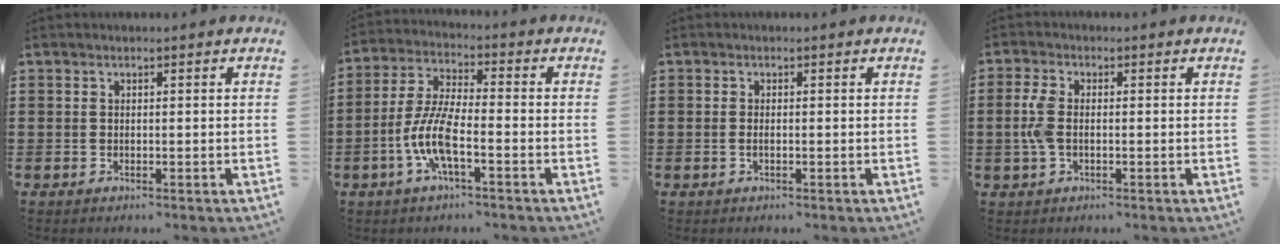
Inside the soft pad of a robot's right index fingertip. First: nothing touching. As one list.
[{"total": 7.9, "force": [-3.3, 1.8, 6.9], "torque": [-0.170, -0.015, -0.071]}, {"total": 0.7, "force": [-0.3, -0.1, 0.6], "torque": [-0.012, -0.004, -0.006]}, {"total": 4.2, "force": [-0.4, 2.1, 3.6], "torque": [-0.097, -0.005, -0.016]}]